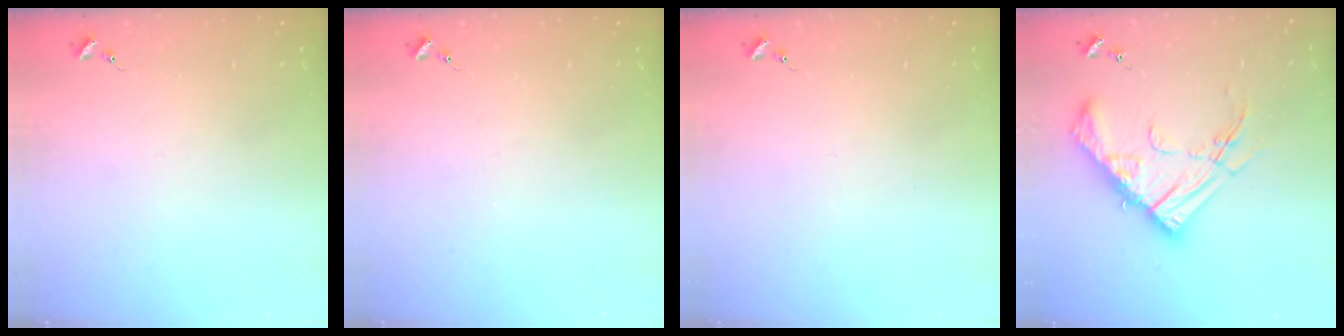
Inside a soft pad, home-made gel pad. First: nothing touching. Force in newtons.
{"total": 0.0}
{"total": 0.0}
{"total": 18.4, "press": 18.3, "slide": 2.0}